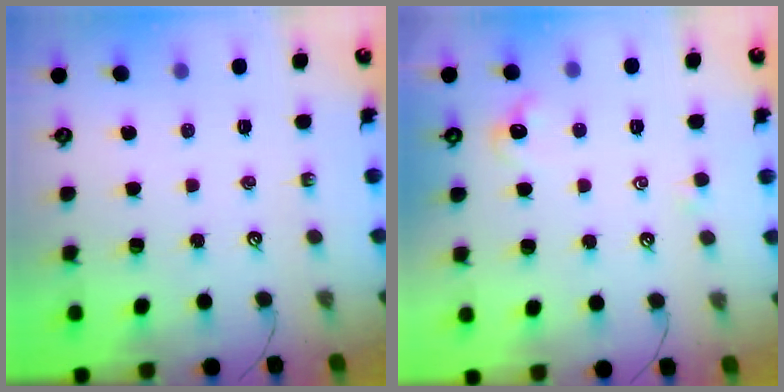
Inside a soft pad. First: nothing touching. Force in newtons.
{"total": 0.6, "press": 0.1, "slide": 0.6}